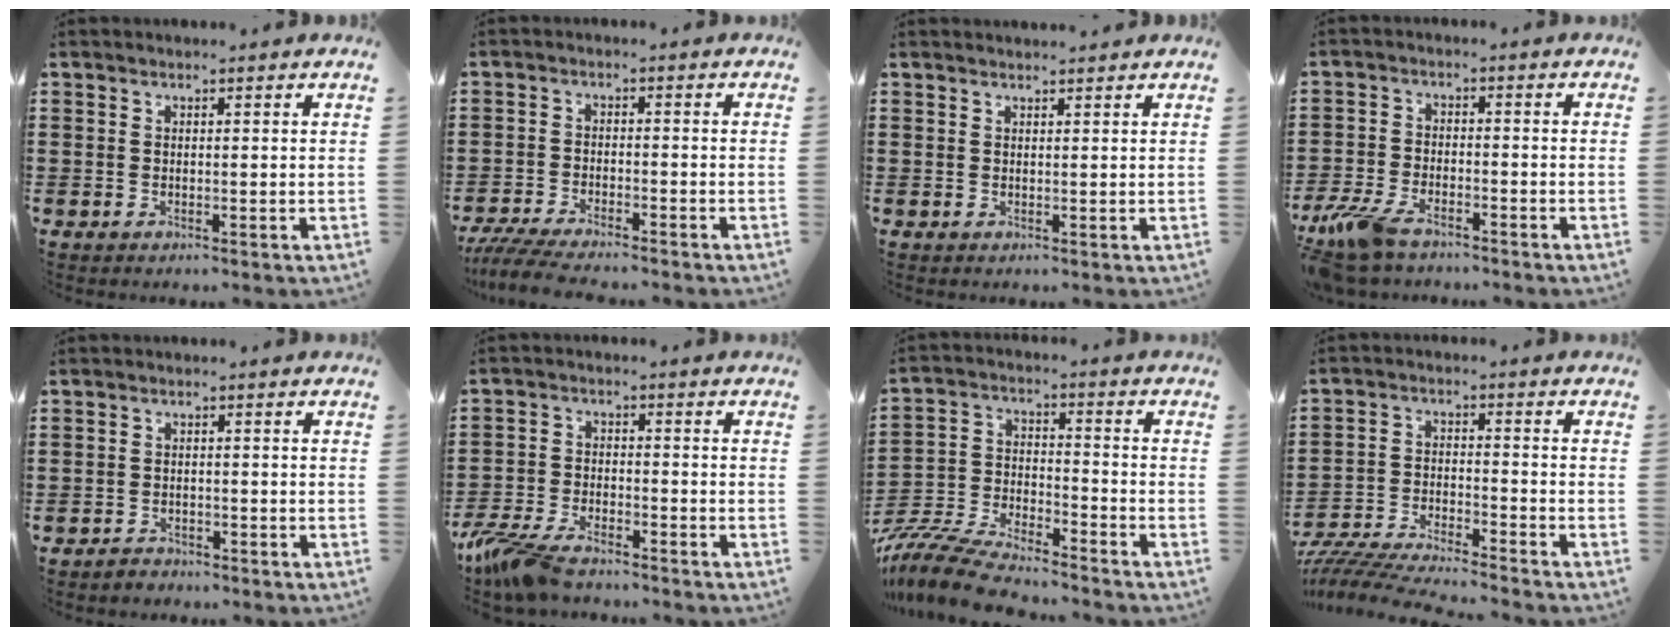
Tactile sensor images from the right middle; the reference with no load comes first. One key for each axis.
{"total": 4.6, "fx": -4.3, "fy": 0.3, "fz": 1.6, "tx": -0.046, "ty": -0.013, "tz": -0.089}
{"total": 1.1, "fx": 1.1, "fy": -0.2, "fz": 0.0, "tx": -0.002, "ty": -0.004, "tz": 0.022}
{"total": 6.3, "fx": -4.9, "fy": 2.0, "fz": 3.5, "tx": -0.095, "ty": -0.008, "tz": -0.099}
{"total": 1.5, "fx": -1.4, "fy": 0.5, "fz": 0.0, "tx": -0.004, "ty": 0.004, "tz": -0.032}
{"total": 6.2, "fx": -5.4, "fy": 1.3, "fz": 2.8, "tx": -0.085, "ty": -0.009, "tz": -0.109}
{"total": 9.9, "fx": -9.5, "fy": 1.0, "fz": 2.9, "tx": -0.066, "ty": 0.012, "tz": -0.191}
{"total": 6.8, "fx": -6.7, "fy": 0.1, "fz": 1.4, "tx": -0.035, "ty": -0.004, "tz": -0.134}